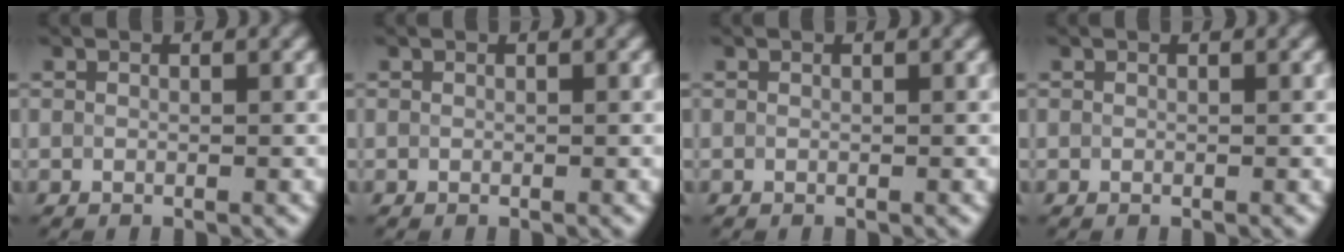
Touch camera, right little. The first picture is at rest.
{"total": 0.0}
{"total": 0.0}
{"total": 0.0}